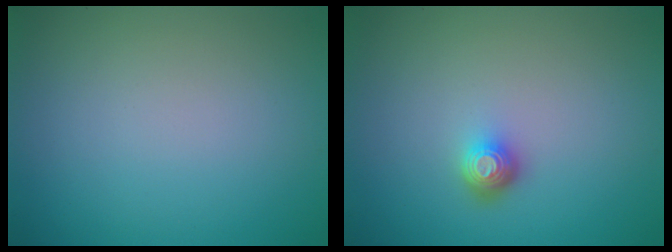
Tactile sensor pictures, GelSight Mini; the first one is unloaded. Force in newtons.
{"total": 1.8, "press": 1.3, "slide": 1.2}